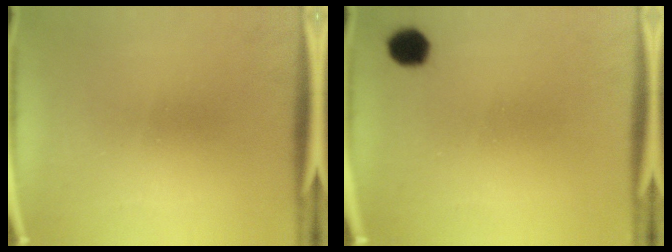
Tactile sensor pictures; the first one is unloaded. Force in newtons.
{"total": 3.2}